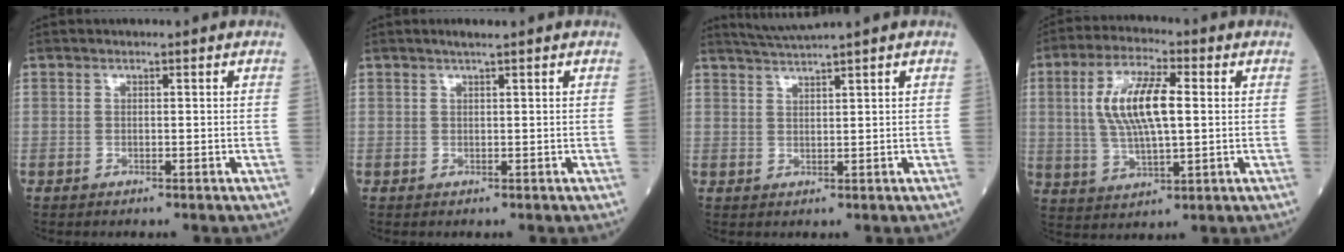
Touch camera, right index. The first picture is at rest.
{"total": 1.2, "force": [1.0, -0.2, 0.8], "torque": [-0.017, 0.004, 0.021]}
{"total": 3.4, "force": [3.0, -1.5, 0.7], "torque": [-0.017, -0.002, 0.065]}
{"total": 11.2, "force": [1.8, 3.2, 10.6], "torque": [-0.219, 0.011, 0.037]}